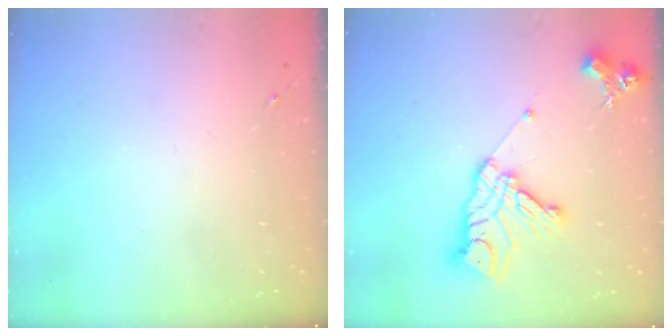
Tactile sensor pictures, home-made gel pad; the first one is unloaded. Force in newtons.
{"total": 16.3, "press": 16.2, "slide": 1.4}